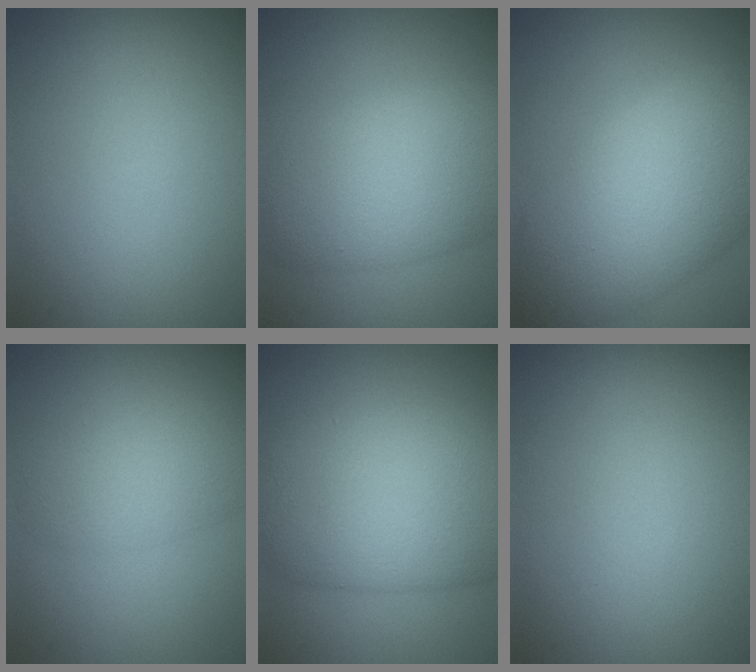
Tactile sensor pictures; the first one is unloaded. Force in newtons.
{"total": 7.6, "press": 7.6, "slide": 0.3}
{"total": 10.5, "press": 10.5, "slide": 0.7}
{"total": 3.8, "press": 3.8, "slide": 0.2}
{"total": 11.5, "press": 11.4, "slide": 0.5}
{"total": 0.0}